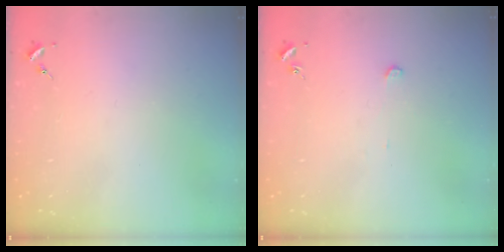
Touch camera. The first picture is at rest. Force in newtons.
{"total": 2.4, "press": 2.4, "slide": 0.2}